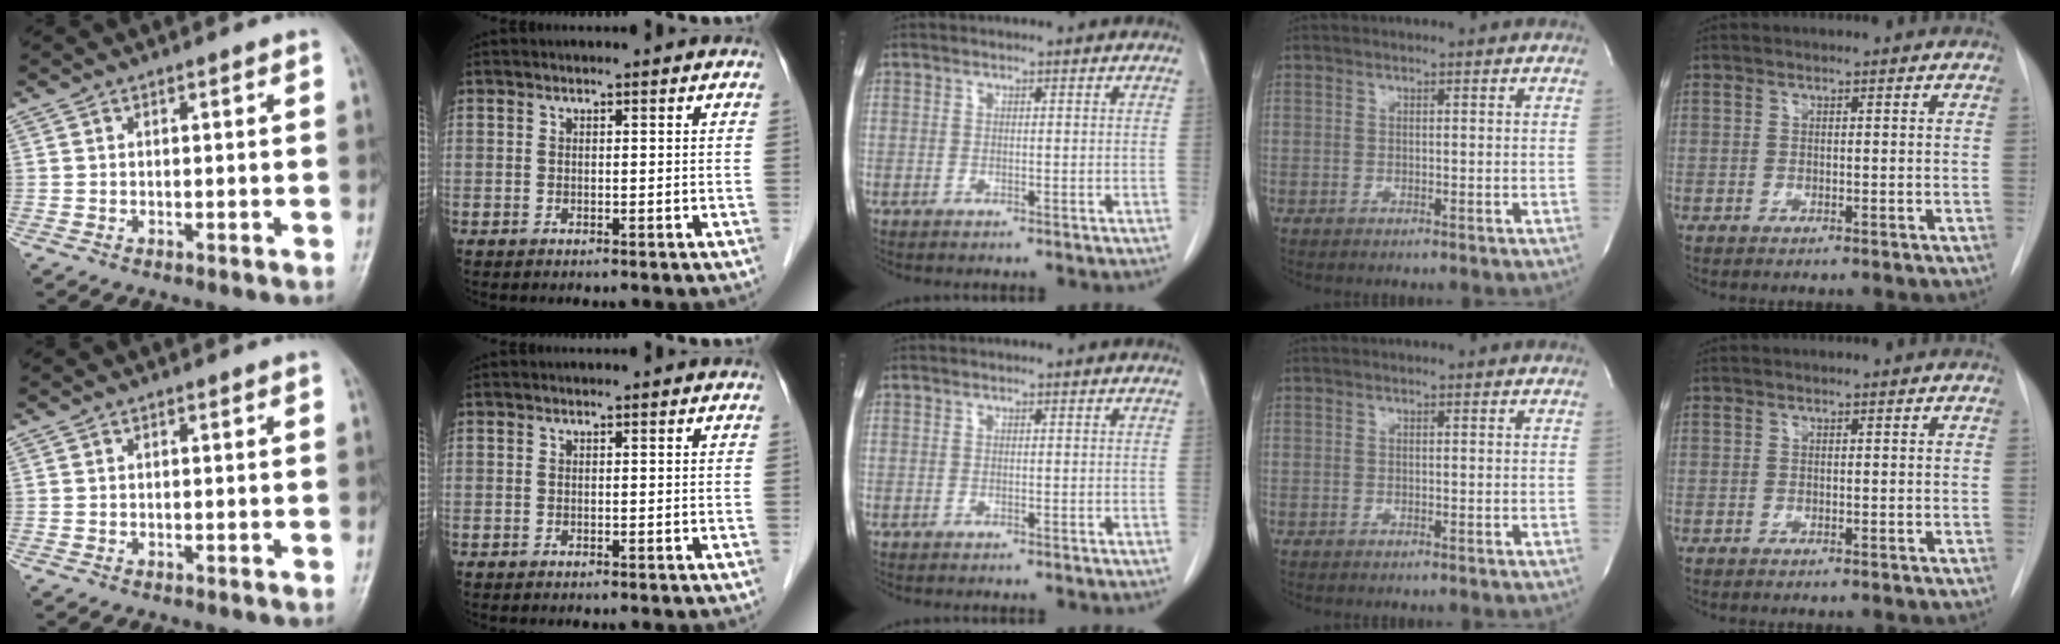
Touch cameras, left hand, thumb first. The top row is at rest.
{}